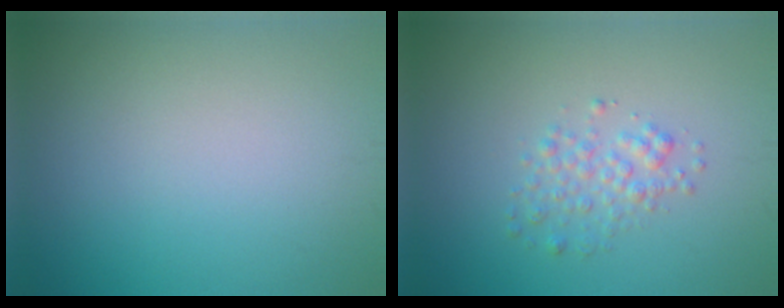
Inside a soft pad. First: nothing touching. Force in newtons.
{"total": 2.0, "press": 2.0, "slide": 0.1}